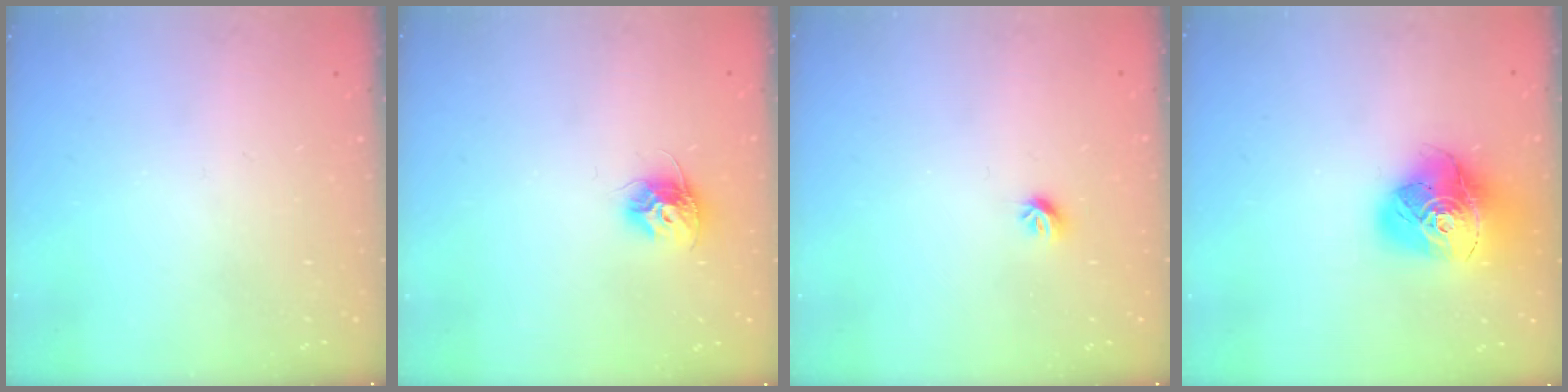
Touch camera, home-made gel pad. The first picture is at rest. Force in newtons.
{"total": 9.4, "press": 9.4, "slide": 0.2}
{"total": 5.7, "press": 5.6, "slide": 0.8}
{"total": 18.0, "press": 17.9, "slide": 1.9}